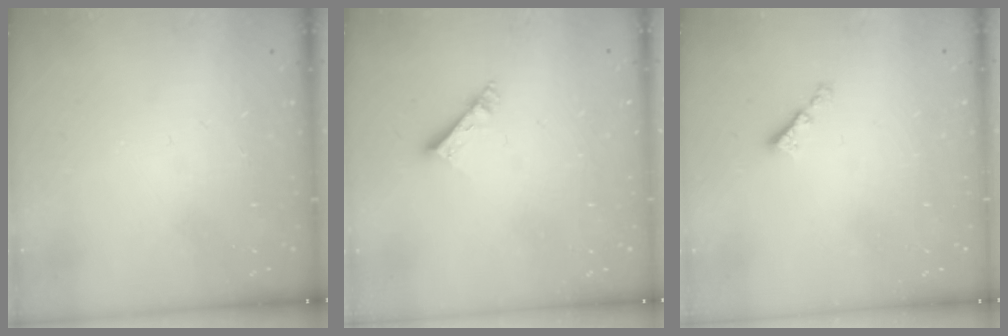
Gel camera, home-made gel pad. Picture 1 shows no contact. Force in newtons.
{"total": 5.0, "press": 4.9, "slide": 0.4}
{"total": 2.3, "press": 2.3, "slide": 0.4}